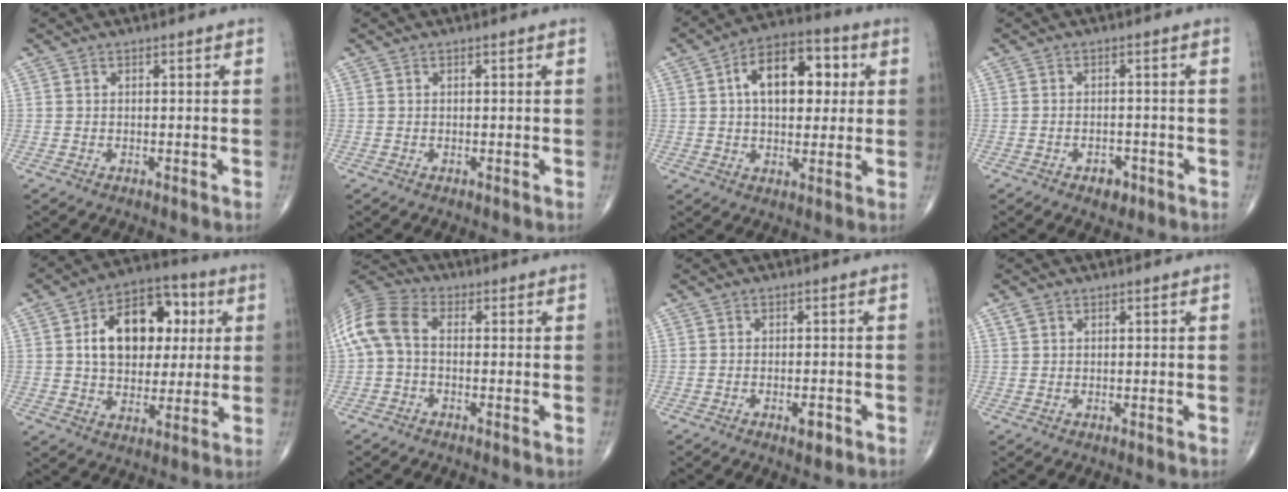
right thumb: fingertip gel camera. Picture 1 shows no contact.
{"total": 0.0}
{"total": 14.4, "force": [3.1, 8.3, 11.3], "torque": [-0.145, 0.017, 0.043]}
{"total": 2.8, "force": [-1.6, 1.8, 1.5], "torque": [-0.014, 0.009, -0.019]}
{"total": 15.9, "force": [3.3, 10.7, 11.2], "torque": [-0.131, 0.014, 0.049]}
{"total": 9.4, "force": [-0.2, 5.9, 7.4], "torque": [-0.159, 0.027, -0.017]}
{"total": 2.5, "force": [-1.3, 1.0, 1.9], "torque": [-0.027, 0.004, -0.018]}
{"total": 1.3, "force": [0.7, 0.9, 0.5], "torque": [-0.008, 0.005, 0.015]}